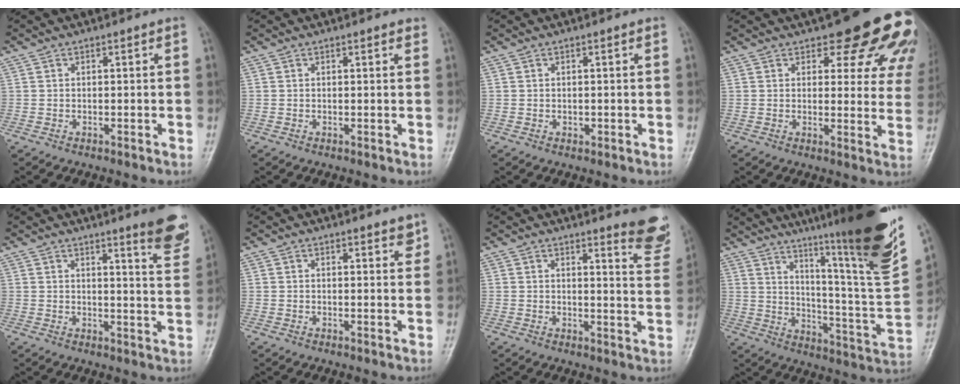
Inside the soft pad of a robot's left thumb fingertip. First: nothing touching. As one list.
[{"total": 1.5, "force": [1.1, 0.4, 0.8], "torque": [-0.006, 0.001, 0.011]}, {"total": 0.7, "force": [0.0, 0.5, 0.4], "torque": [-0.003, 0.000, 0.000]}, {"total": 16.8, "force": [11.5, 6.5, 10.3], "torque": [-0.075, -0.055, 0.123]}, {"total": 8.5, "force": [6.0, 0.9, 6.0], "torque": [-0.058, -0.043, 0.068]}, {"total": 2.5, "force": [1.9, 0.8, 1.4], "torque": [-0.009, -0.011, 0.023]}, {"total": 8.0, "force": [6.7, 1.1, 4.2], "torque": [-0.029, -0.056, 0.067]}, {"total": 29.6, "force": [19.3, 2.6, 22.3], "torque": [-0.302, -0.107, 0.280]}]